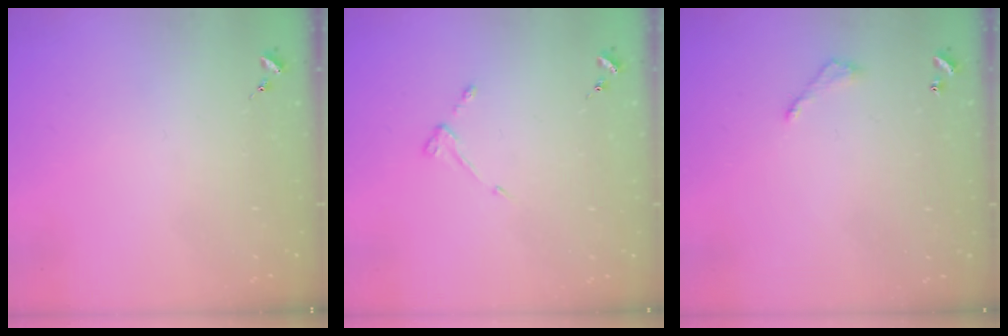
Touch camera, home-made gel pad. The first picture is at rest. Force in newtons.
{"total": 3.5, "press": 3.4, "slide": 0.5}
{"total": 6.0, "press": 6.0, "slide": 0.6}